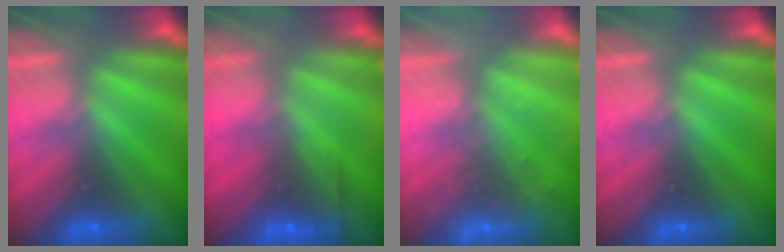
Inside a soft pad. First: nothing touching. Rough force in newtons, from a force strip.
{"total": 2.4}
{"total": 2.4}
{"total": 0.0}